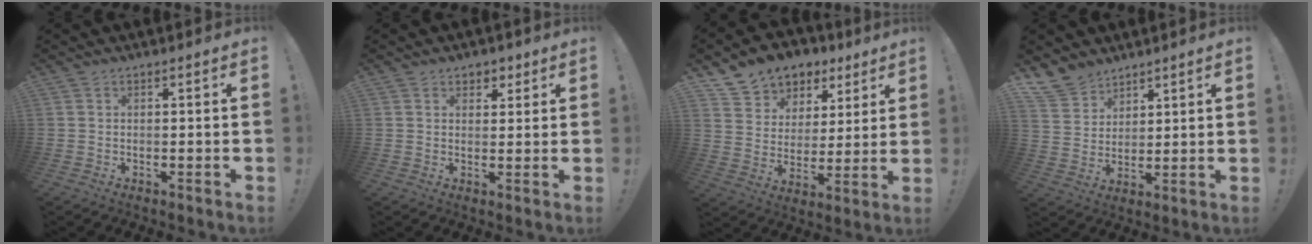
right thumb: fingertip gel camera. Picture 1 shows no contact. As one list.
[{"total": 3.7, "force": [2.1, 2.9, 0.7], "torque": [0.004, -0.011, 0.035]}, {"total": 9.3, "force": [6.1, 6.8, 1.4], "torque": [-0.020, -0.053, 0.118]}, {"total": 9.2, "force": [7.4, 5.3, 1.4], "torque": [-0.036, -0.052, 0.148]}]